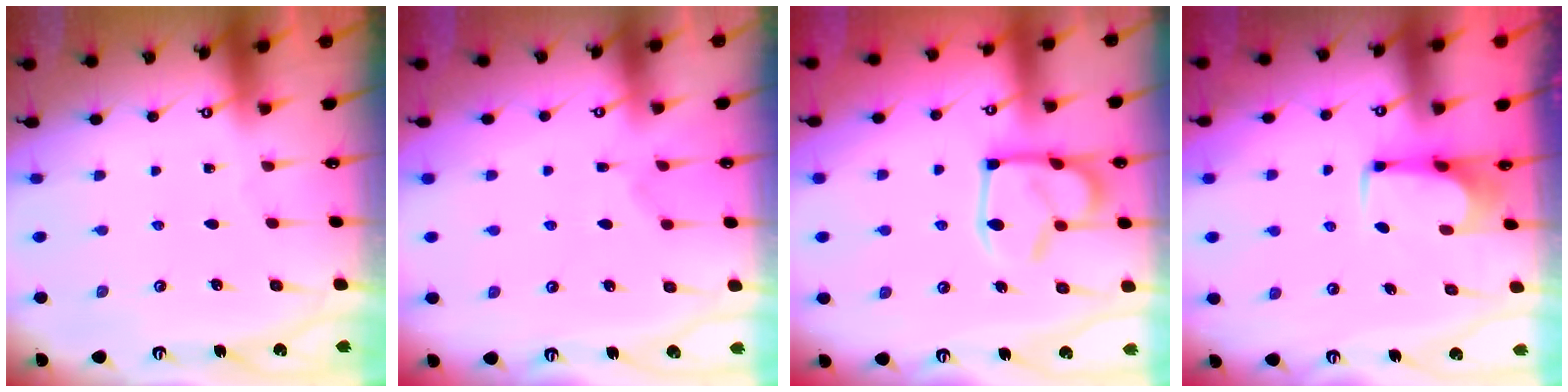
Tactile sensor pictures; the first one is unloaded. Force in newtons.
{"total": 2.3, "press": 1.9, "slide": 1.3}
{"total": 9.8, "press": 9.7, "slide": 1.3}
{"total": 4.1, "press": 4.1, "slide": 0.5}